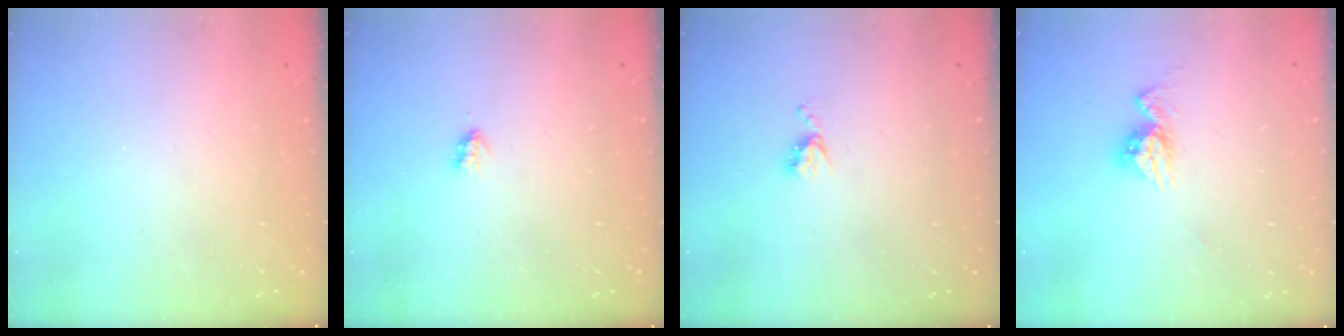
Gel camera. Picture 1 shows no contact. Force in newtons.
{"total": 1.7, "press": 1.7, "slide": 0.3}
{"total": 5.2, "press": 5.2, "slide": 0.5}
{"total": 8.7, "press": 8.6, "slide": 0.7}